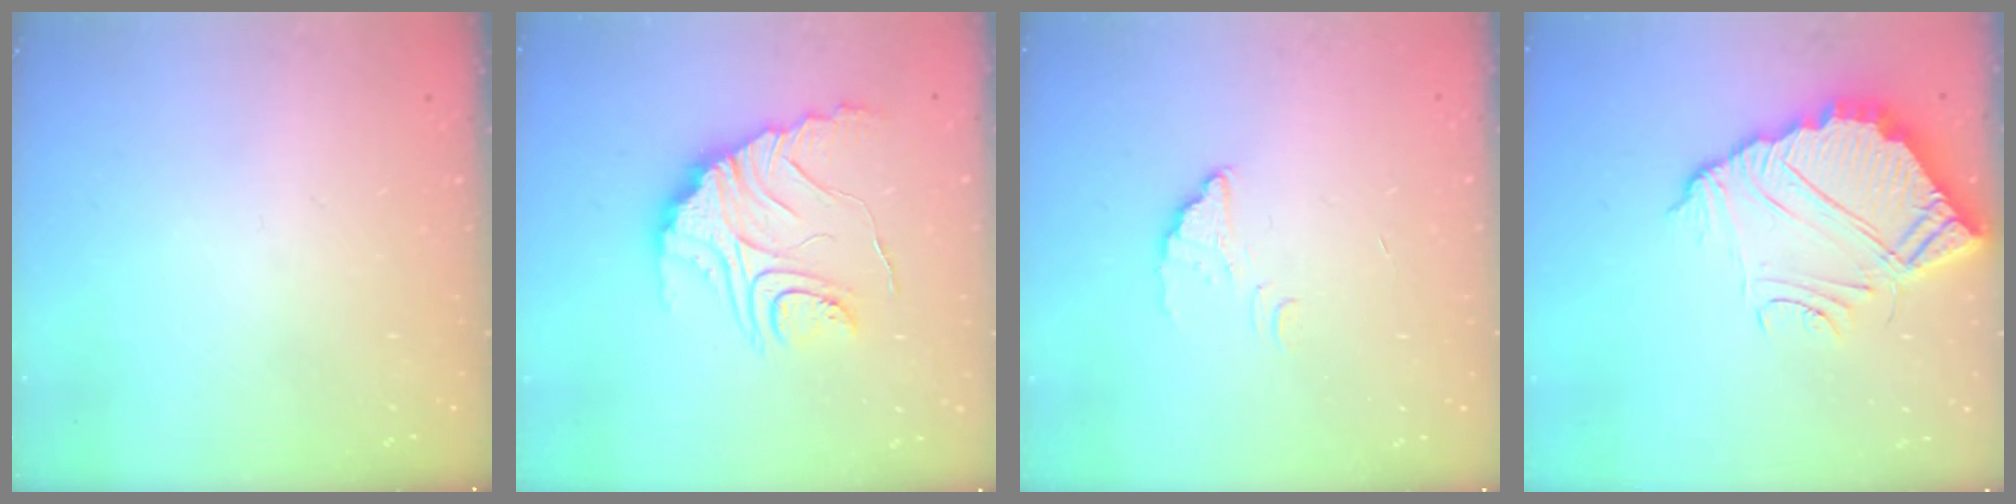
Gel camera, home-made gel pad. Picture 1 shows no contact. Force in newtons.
{"total": 13.3, "press": 13.3, "slide": 0.6}
{"total": 2.6, "press": 2.6, "slide": 0.1}
{"total": 10.5, "press": 10.5, "slide": 0.7}